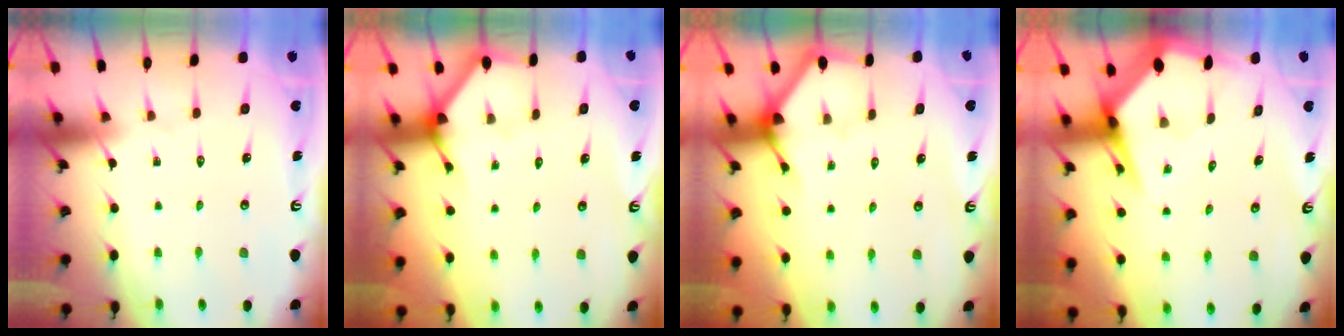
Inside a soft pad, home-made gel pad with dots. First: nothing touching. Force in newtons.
{"total": 2.5, "press": 2.5, "slide": 0.2}
{"total": 3.2, "press": 3.2, "slide": 0.2}
{"total": 5.4, "press": 5.4, "slide": 0.6}